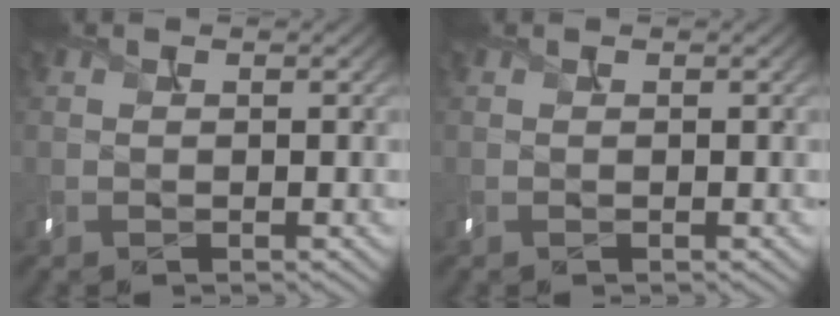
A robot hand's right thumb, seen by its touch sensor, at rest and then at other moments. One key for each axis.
{"total": 0.0}